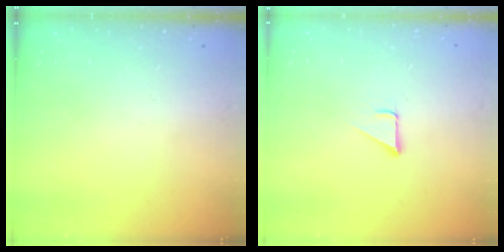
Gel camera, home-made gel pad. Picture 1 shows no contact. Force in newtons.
{"total": 1.9, "press": 1.9, "slide": 0.1}